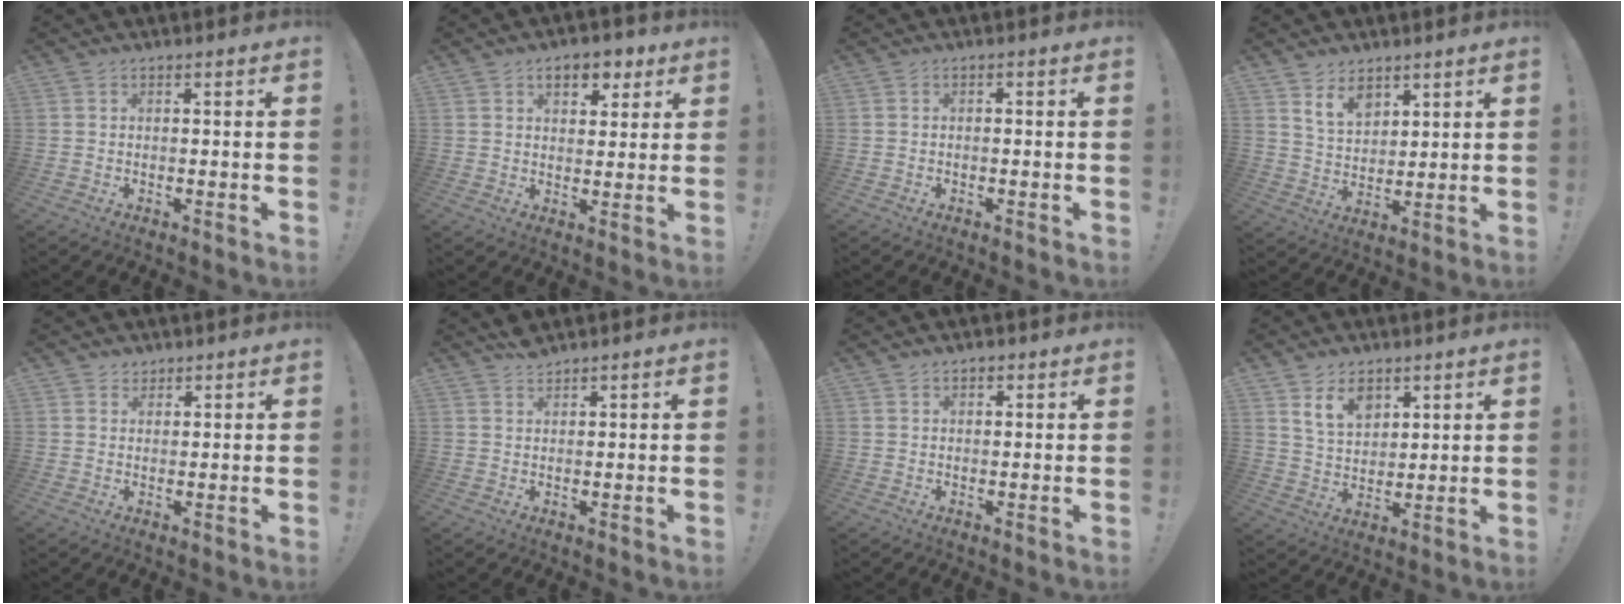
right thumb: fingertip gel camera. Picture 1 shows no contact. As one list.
[{"total": 7.9, "force": [4.0, 4.9, 4.7], "torque": [-0.056, -0.008, 0.069]}, {"total": 0.6, "force": [-0.6, 0.1, 0.0], "torque": [0.001, 0.001, -0.010]}, {"total": 8.0, "force": [5.7, 4.8, 2.8], "torque": [-0.054, -0.033, 0.110]}, {"total": 2.5, "force": [2.0, 1.5, -0.2], "torque": [0.016, -0.012, 0.036]}, {"total": 3.0, "force": [2.8, 0.9, 0.7], "torque": [-0.001, -0.016, 0.048]}, {"total": 1.4, "force": [0.9, 1.0, 0.4], "torque": [-0.001, -0.003, 0.015]}, {"total": 9.5, "force": [6.0, 6.2, 4.0], "torque": [-0.071, -0.029, 0.116]}]